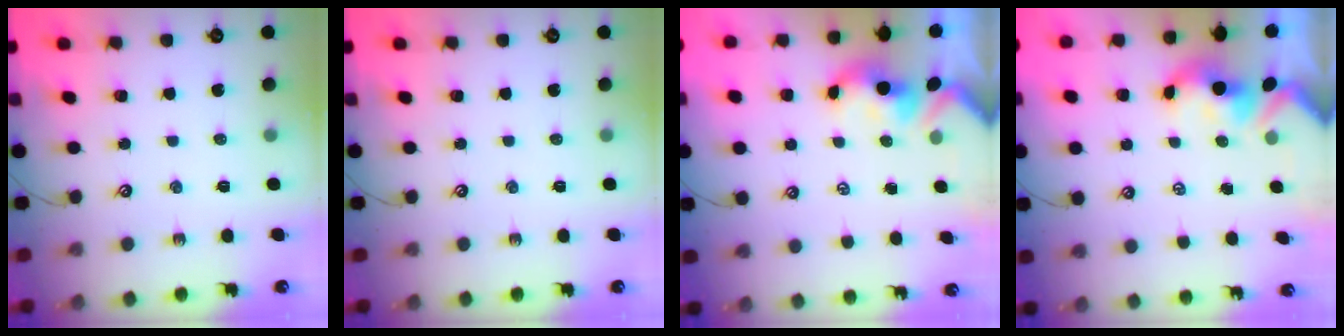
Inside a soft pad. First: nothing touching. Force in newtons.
{"total": 0.0}
{"total": 0.5, "press": 0.4, "slide": 0.4}
{"total": 1.7, "press": 1.5, "slide": 0.8}